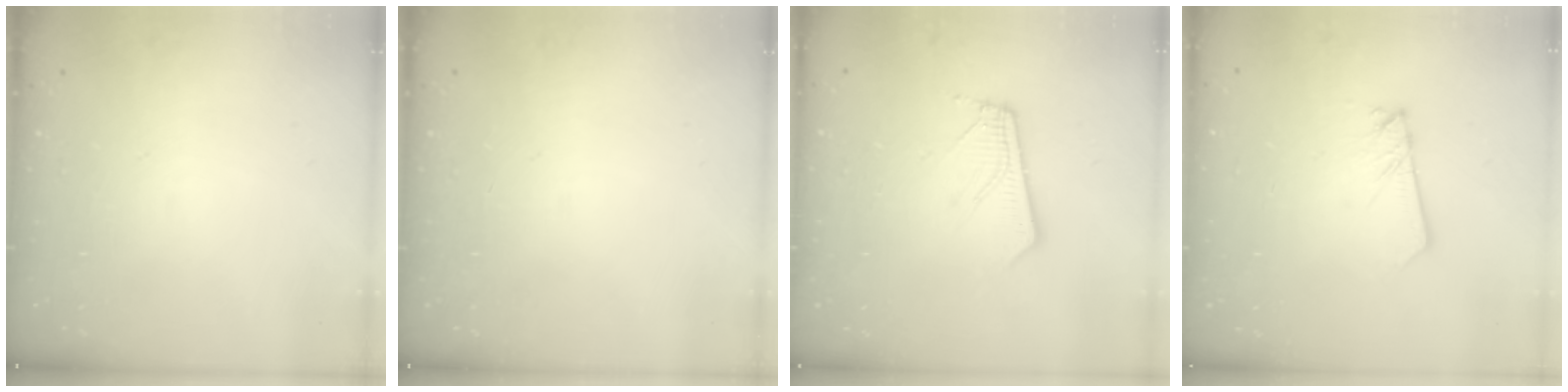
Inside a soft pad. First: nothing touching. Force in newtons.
{"total": 0.0}
{"total": 5.5, "press": 5.5, "slide": 0.4}
{"total": 2.7, "press": 2.6, "slide": 0.3}